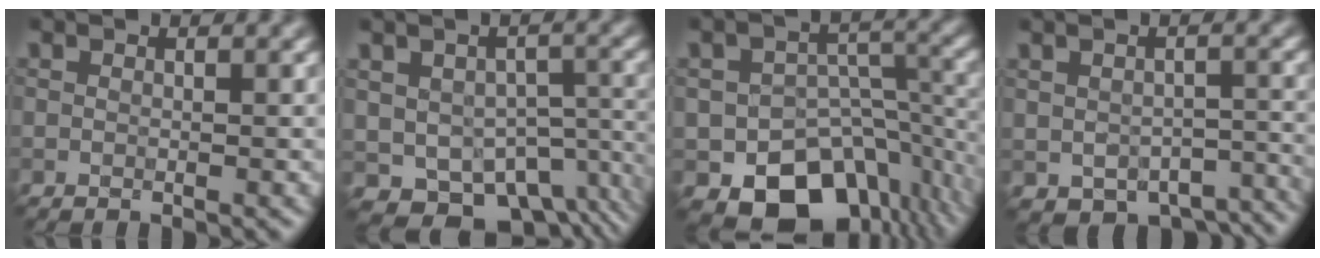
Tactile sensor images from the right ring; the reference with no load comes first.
{"total": 9.1, "force": [-4.5, 6.0, 5.1], "torque": [-0.075, -0.025, -0.035]}
{"total": 9.9, "force": [-6.3, 6.5, 4.0], "torque": [-0.041, -0.019, -0.088]}
{"total": 5.3, "force": [-3.4, 3.1, 2.6], "torque": [-0.032, -0.024, -0.035]}